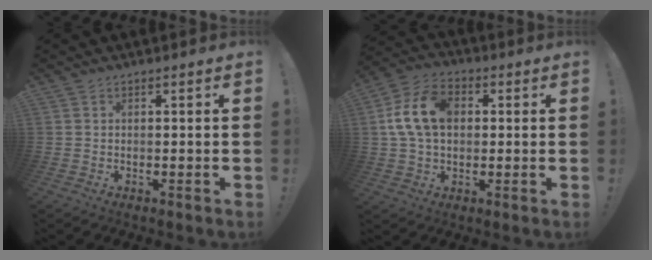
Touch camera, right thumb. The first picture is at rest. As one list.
[{"total": 14.3, "force": [2.3, 10.1, 9.9], "torque": [-0.186, 0.007, 0.044]}]